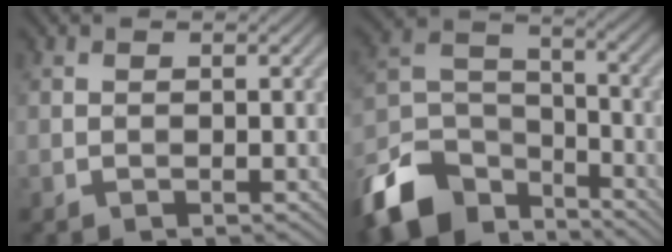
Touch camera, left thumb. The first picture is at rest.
{"total": 12.1, "force": [-8.8, 6.5, 5.2], "torque": [-0.130, -0.009, -0.180]}